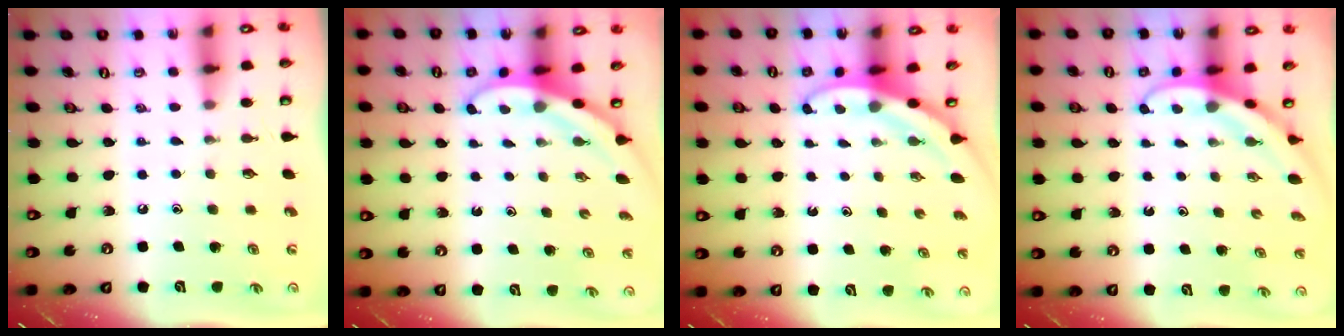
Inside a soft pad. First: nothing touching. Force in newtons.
{"total": 3.1, "press": 3.1, "slide": 0.2}
{"total": 3.3, "press": 3.3, "slide": 0.1}
{"total": 3.1, "press": 3.1, "slide": 0.1}